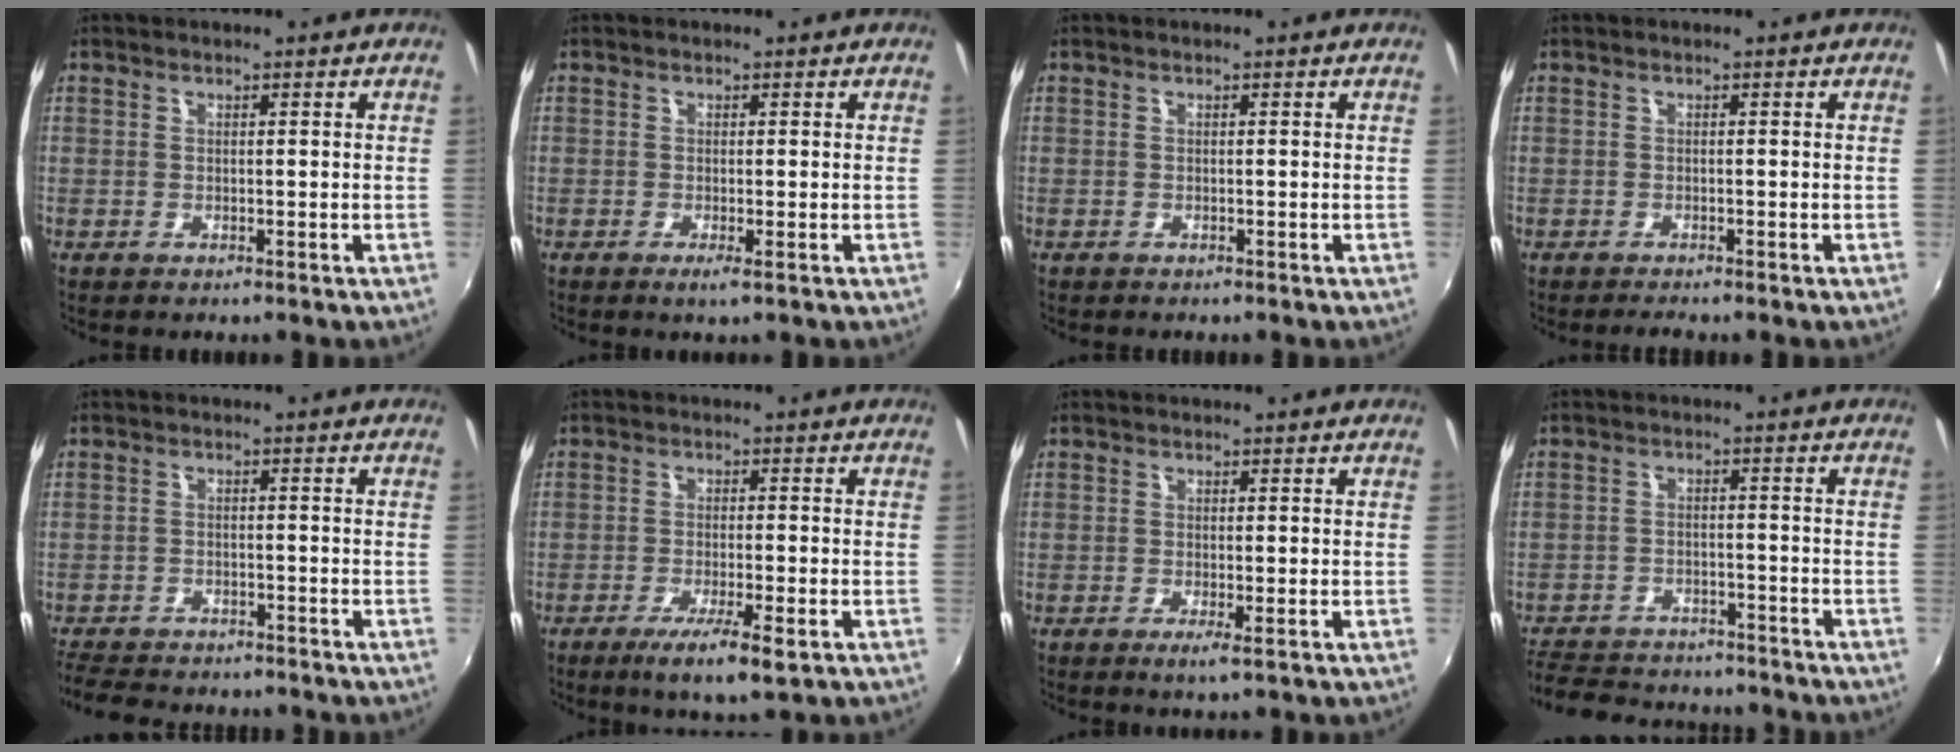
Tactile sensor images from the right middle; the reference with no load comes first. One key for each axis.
{"total": 1.2, "fx": -0.6, "fy": -0.1, "fz": 1.1, "tx": -0.023, "ty": -0.006, "tz": -0.010}
{"total": 0.0}
{"total": 1.4, "fx": -1.3, "fy": -0.2, "fz": 0.6, "tx": -0.008, "ty": -0.009, "tz": -0.021}
{"total": 8.8, "fx": -7.9, "fy": 2.7, "fz": 2.8, "tx": -0.082, "ty": -0.013, "tz": -0.129}
{"total": 6.8, "fx": -3.8, "fy": 0.9, "fz": 5.6, "tx": -0.114, "ty": -0.022, "tz": -0.062}
{"total": 1.5, "fx": -0.6, "fy": -0.1, "fz": 1.4, "tx": -0.029, "ty": -0.007, "tz": -0.011}
{"total": 15.1, "fx": -13.0, "fy": 5.8, "fz": 5.3, "tx": -0.137, "ty": 0.004, "tz": -0.190}